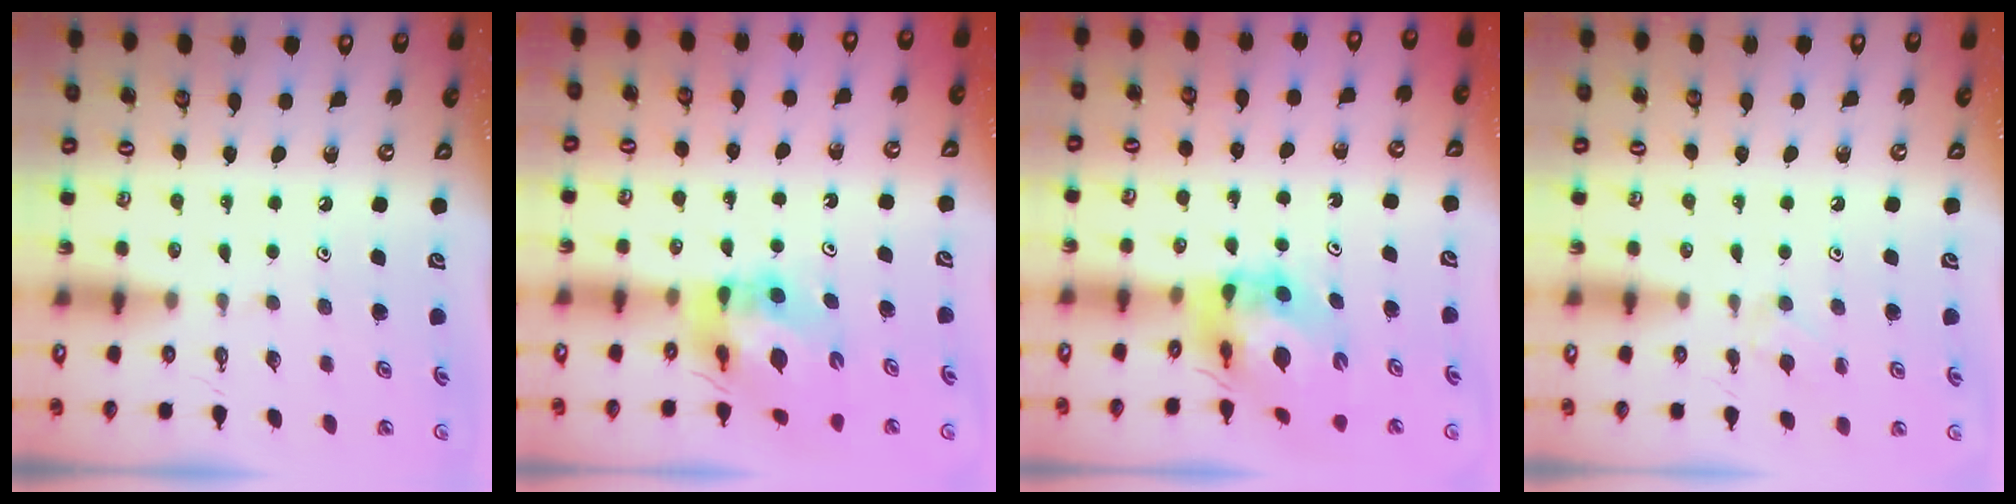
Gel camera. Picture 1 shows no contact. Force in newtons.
{"total": 11.7, "press": 11.6, "slide": 1.4}
{"total": 10.1, "press": 10.1, "slide": 1.2}
{"total": 6.4, "press": 6.3, "slide": 1.0}